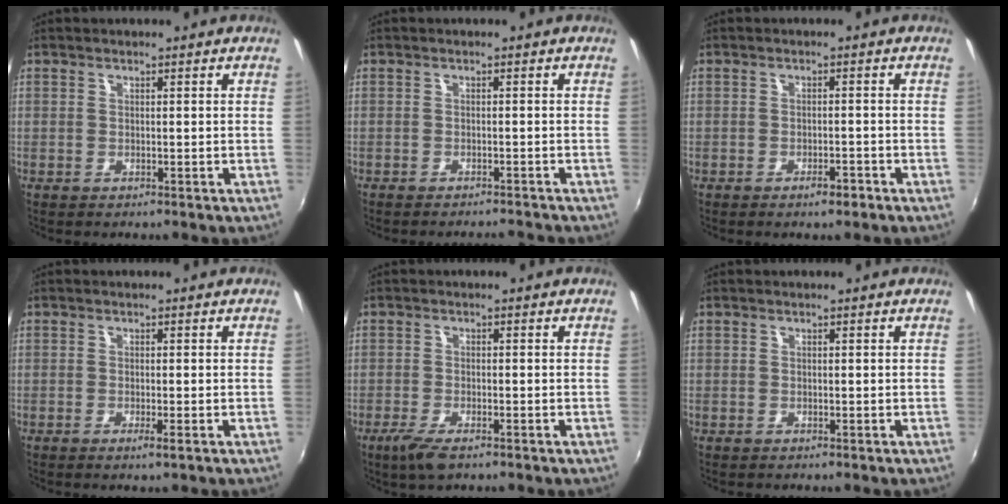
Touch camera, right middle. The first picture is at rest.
{"total": 4.1, "force": [-3.9, 0.4, 1.1], "torque": [-0.030, -0.006, -0.056]}
{"total": 2.3, "force": [-1.7, 0.7, 1.4], "torque": [-0.027, -0.001, -0.025]}
{"total": 1.1, "force": [-0.5, -0.2, 0.9], "torque": [-0.017, -0.004, -0.010]}
{"total": 4.2, "force": [-2.7, 1.2, 3.0], "torque": [-0.073, -0.013, -0.053]}
{"total": 0.0}